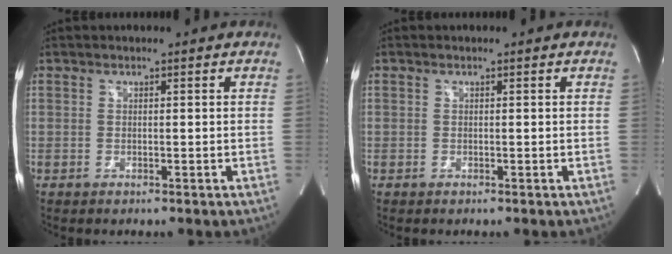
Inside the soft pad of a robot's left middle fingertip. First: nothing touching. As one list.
[{"total": 0.0}]